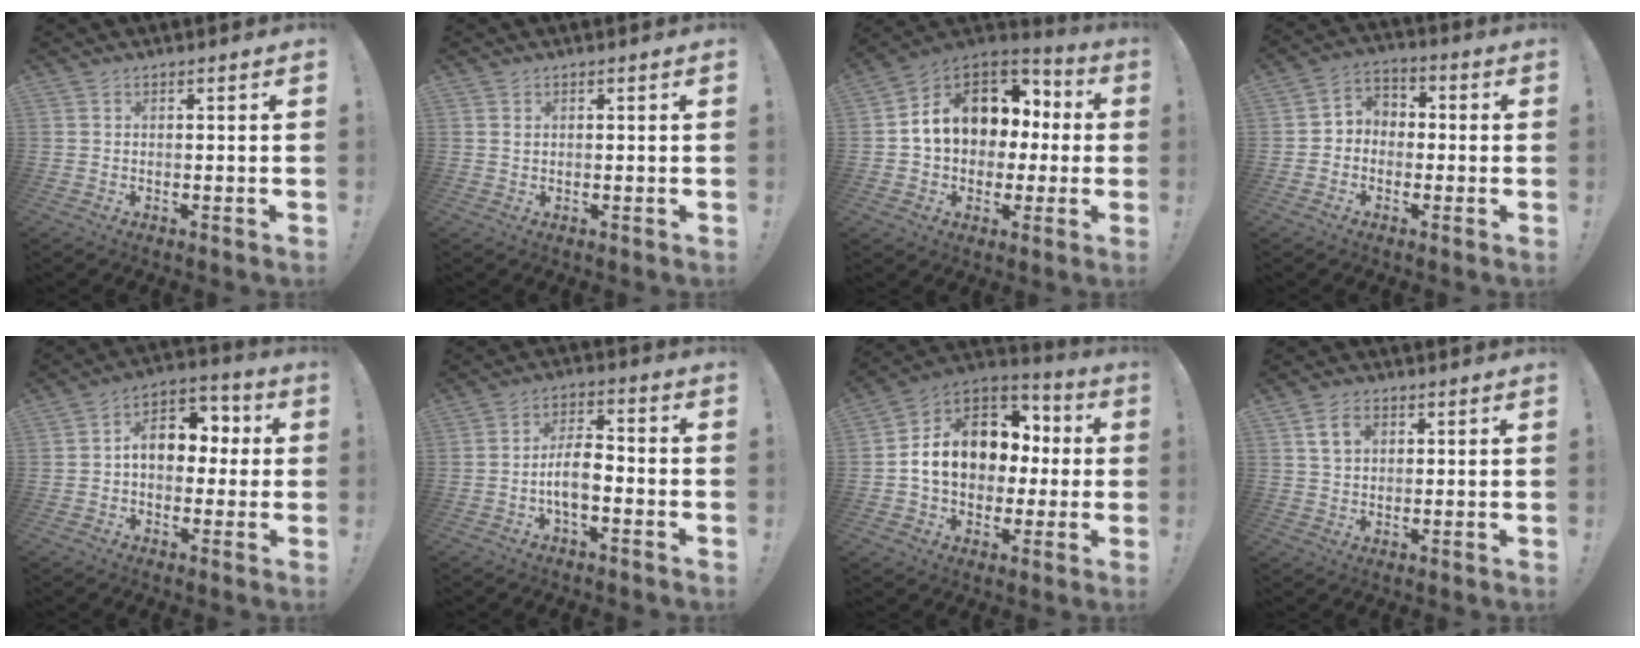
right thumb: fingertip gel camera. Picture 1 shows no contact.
{"total": 0.8, "force": [0.7, 0.4, -0.1], "torque": [0.008, -0.001, 0.011]}
{"total": 14.7, "force": [3.8, 11.5, 8.3], "torque": [-0.121, -0.009, 0.082]}
{"total": 5.8, "force": [-2.4, 4.9, 1.8], "torque": [-0.033, 0.029, -0.039]}
{"total": 11.4, "force": [1.2, 8.2, 7.8], "torque": [-0.112, 0.012, 0.029]}
{"total": 7.8, "force": [-2.6, 3.3, 6.6], "torque": [-0.120, 0.011, -0.045]}
{"total": 16.2, "force": [2.2, 12.6, 9.9], "torque": [-0.148, 0.002, 0.055]}
{"total": 5.8, "force": [2.3, 4.0, 3.6], "torque": [-0.061, 0.004, 0.042]}